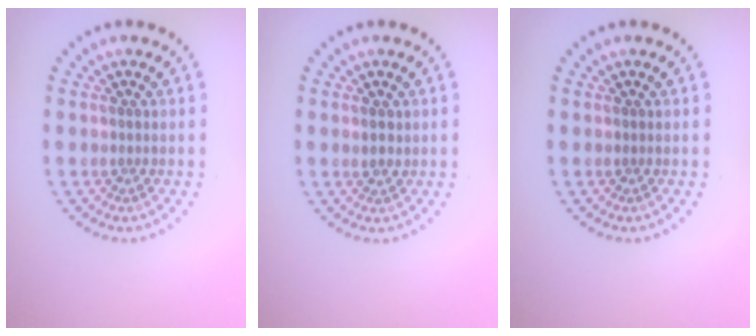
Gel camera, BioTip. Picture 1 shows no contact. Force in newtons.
{"total": 1.1, "press": 1.1, "slide": 0.3}
{"total": 0.0}